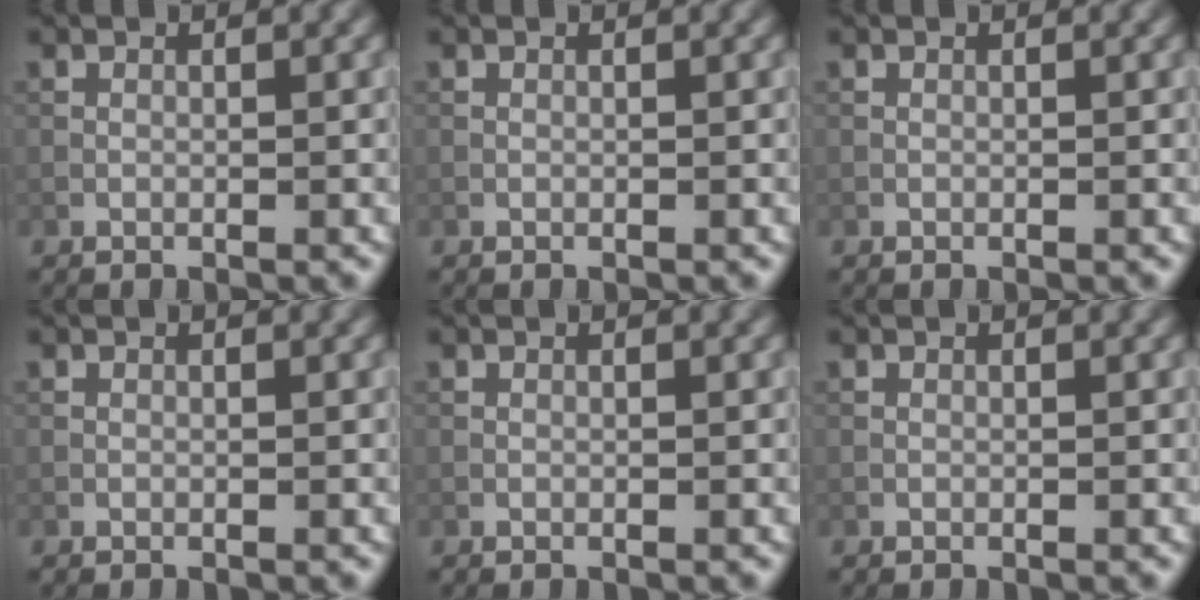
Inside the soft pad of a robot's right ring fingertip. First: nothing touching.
{"total": 0.0}
{"total": 0.0}
{"total": 0.0}
{"total": 0.0}
{"total": 0.0}